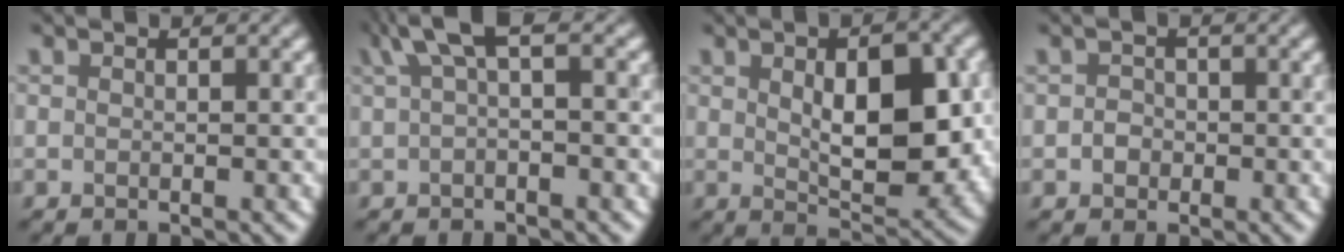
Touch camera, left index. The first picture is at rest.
{"total": 2.8, "force": [0.9, 0.6, 2.6], "torque": [-0.039, 0.012, 0.018]}
{"total": 8.4, "force": [0.6, 3.9, 7.4], "torque": [-0.108, 0.001, 0.021]}
{"total": 1.0, "force": [-0.3, 0.9, 0.3], "torque": [0.000, 0.006, -0.006]}